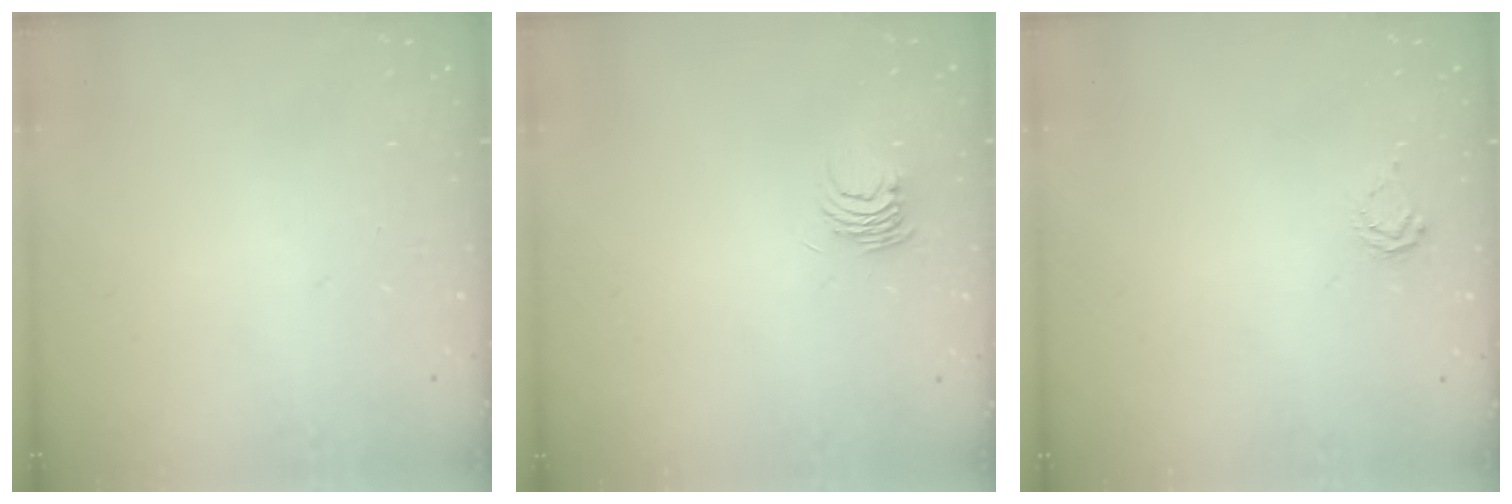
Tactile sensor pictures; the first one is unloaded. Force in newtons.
{"total": 5.4, "press": 5.4, "slide": 0.2}
{"total": 2.3, "press": 2.3, "slide": 0.2}